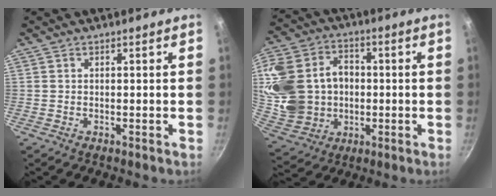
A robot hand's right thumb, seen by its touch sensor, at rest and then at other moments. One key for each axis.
{"total": 22.8, "fx": 1.0, "fy": 18.5, "fz": 13.3, "tx": -0.282, "ty": 0.027, "tz": 0.036}